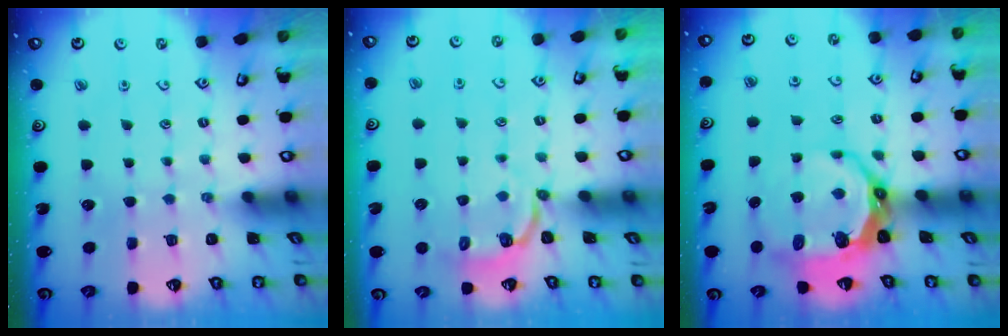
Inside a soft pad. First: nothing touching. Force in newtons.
{"total": 3.4, "press": 2.4, "slide": 2.5}
{"total": 9.5, "press": 8.6, "slide": 4.0}